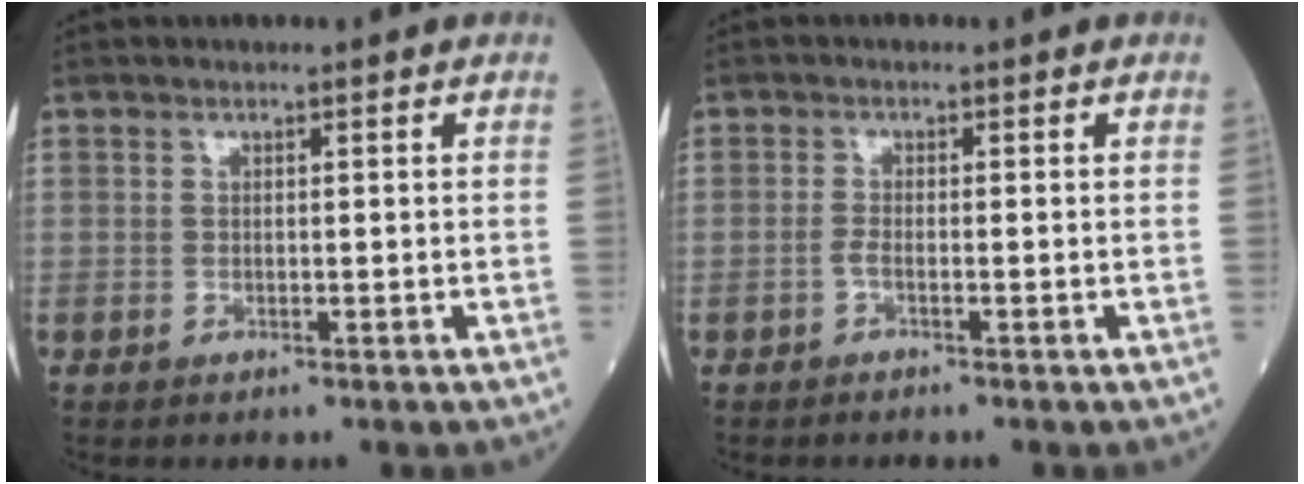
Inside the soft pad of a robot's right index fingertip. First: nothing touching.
{"total": 1.0, "force": [-0.6, 0.0, 0.8], "torque": [-0.019, 0.000, -0.016]}